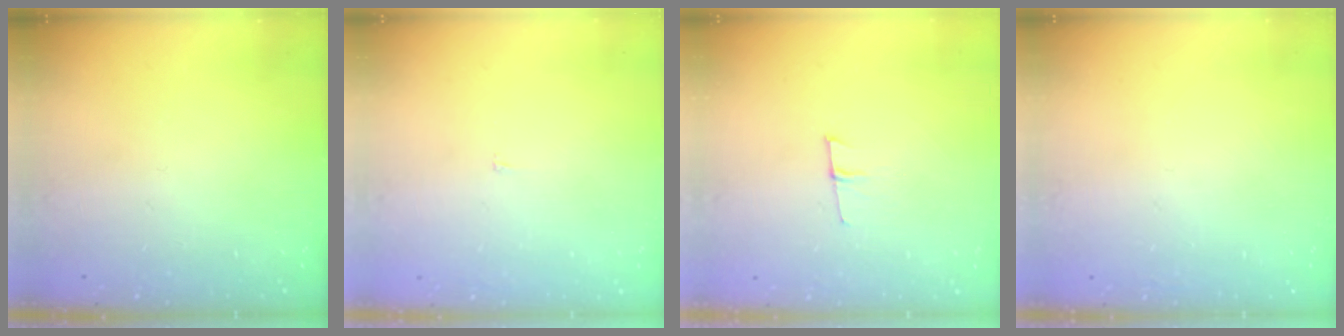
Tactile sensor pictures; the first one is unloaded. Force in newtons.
{"total": 2.2, "press": 2.2, "slide": 0.2}
{"total": 4.4, "press": 4.3, "slide": 1.0}
{"total": 1.6, "press": 1.6, "slide": 0.1}